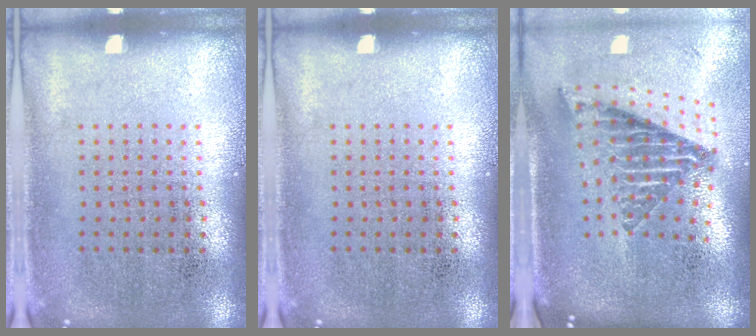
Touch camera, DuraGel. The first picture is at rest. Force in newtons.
{"total": 0.0}
{"total": 2.6, "press": 1.7, "slide": 2.0}